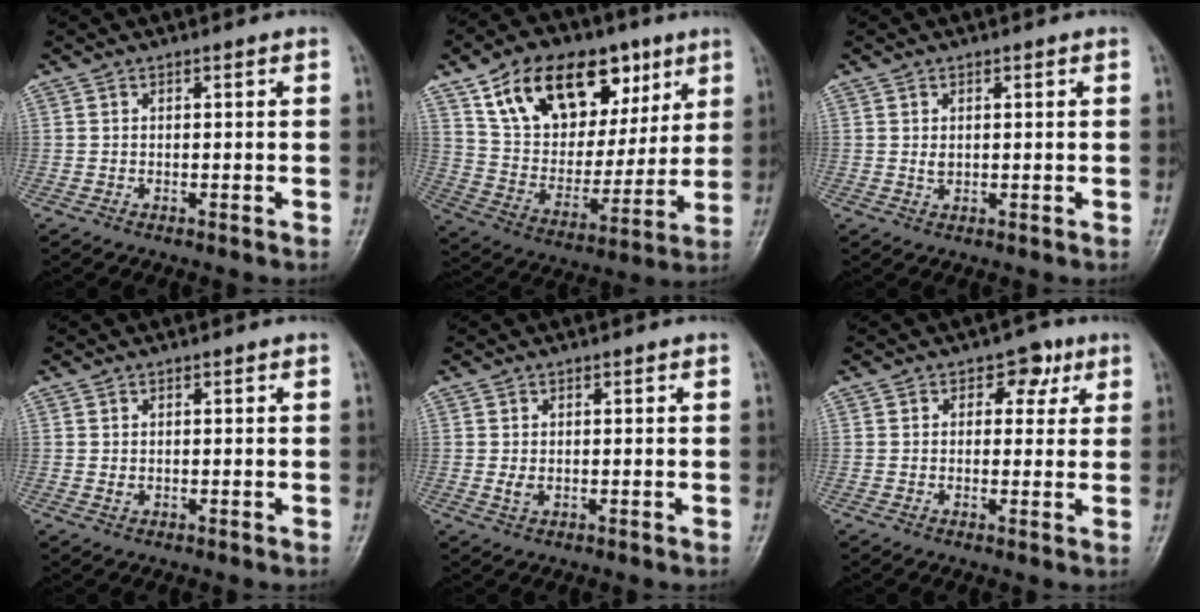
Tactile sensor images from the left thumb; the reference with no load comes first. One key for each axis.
{"total": 23.9, "fx": 12.1, "fy": 14.5, "fz": 14.8, "tx": -0.199, "ty": -0.020, "tz": 0.210}
{"total": 1.4, "fx": 0.3, "fy": 0.9, "fz": 0.9, "tx": -0.012, "ty": -0.003, "tz": 0.008}
{"total": 1.0, "fx": 0.0, "fy": 0.8, "fz": 0.6, "tx": -0.009, "ty": -0.001, "tz": 0.003}
{"total": 1.7, "fx": -0.1, "fy": 1.2, "fz": 1.3, "tx": -0.022, "ty": -0.004, "tz": 0.000}
{"total": 4.7, "fx": 2.0, "fy": 3.4, "fz": 2.6, "tx": 0.000, "ty": -0.002, "tz": 0.019}